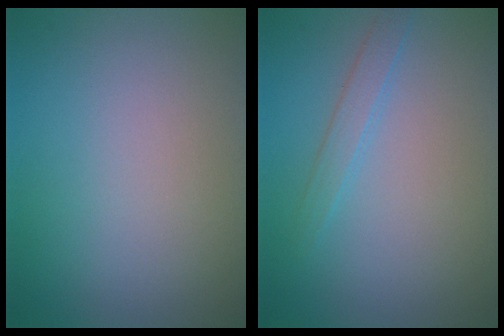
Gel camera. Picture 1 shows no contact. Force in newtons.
{"total": 1.5, "press": 1.5, "slide": 0.1}